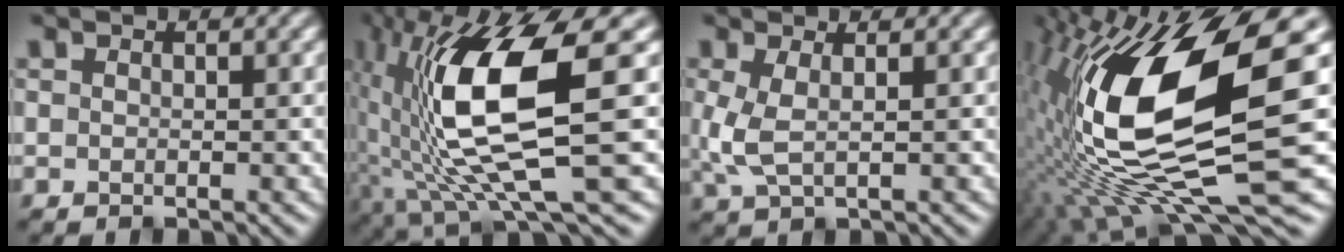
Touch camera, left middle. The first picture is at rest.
{"total": 12.4, "force": [1.4, 3.6, 11.8], "torque": [-0.213, -0.009, 0.032]}
{"total": 2.9, "force": [0.3, 1.2, 2.6], "torque": [-0.070, -0.002, 0.006]}
{"total": 16.0, "force": [1.7, 5.1, 15.0], "torque": [-0.298, -0.004, 0.035]}